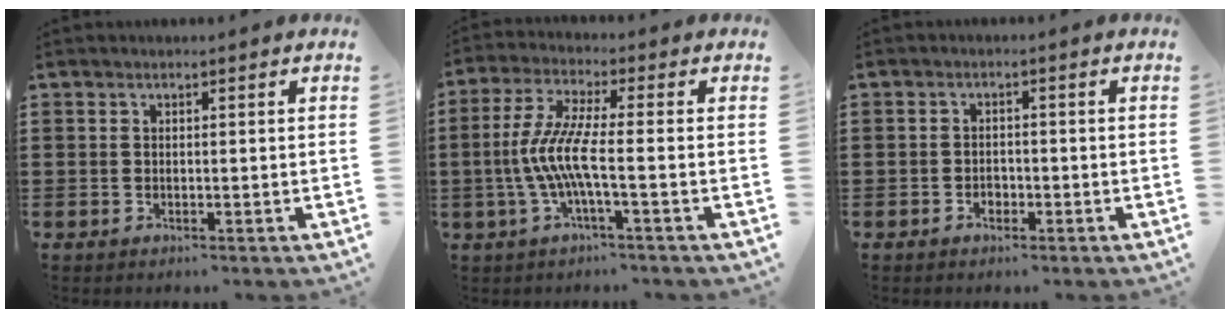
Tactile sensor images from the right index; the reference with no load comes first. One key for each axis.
{"total": 7.7, "fx": -1.9, "fy": 0.9, "fz": 7.5, "tx": -0.172, "ty": -0.017, "tz": -0.046}
{"total": 1.5, "fx": -0.8, "fy": 1.0, "fz": 0.7, "tx": -0.018, "ty": 0.000, "tz": -0.016}